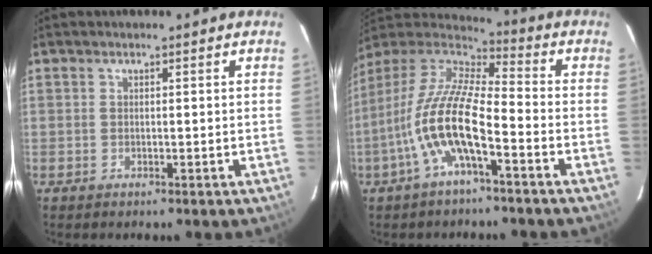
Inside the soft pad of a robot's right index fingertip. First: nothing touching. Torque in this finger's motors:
{"motor_torque": [1.18, -0.04, 1.05, 0.21]}